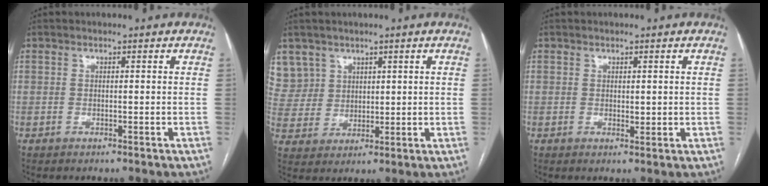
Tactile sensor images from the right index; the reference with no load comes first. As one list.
[{"total": 8.1, "force": [5.1, 6.4, 0.0], "torque": [-0.004, 0.013, 0.115]}, {"total": 1.4, "force": [0.4, 0.8, 1.0], "torque": [-0.012, -0.006, 0.008]}]